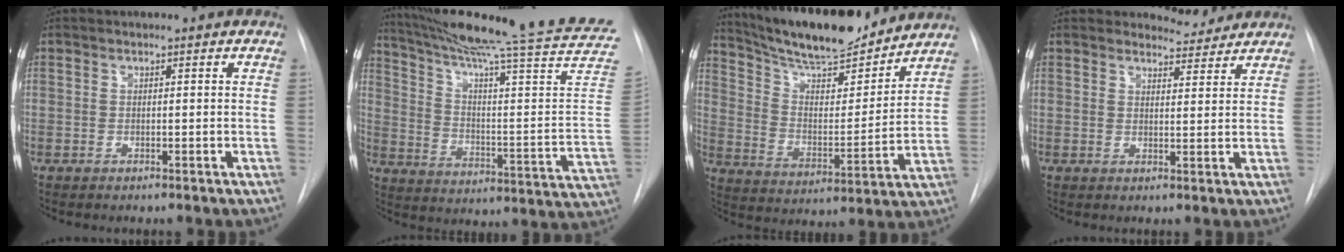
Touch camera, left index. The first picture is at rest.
{"total": 27.4, "force": [22.8, -2.7, 14.9], "torque": [-0.237, -0.116, 0.312]}
{"total": 17.9, "force": [16.0, 3.1, 7.5], "torque": [-0.131, -0.006, 0.260]}
{"total": 3.0, "force": [2.8, 0.7, -0.6], "torque": [0.005, -0.014, 0.036]}